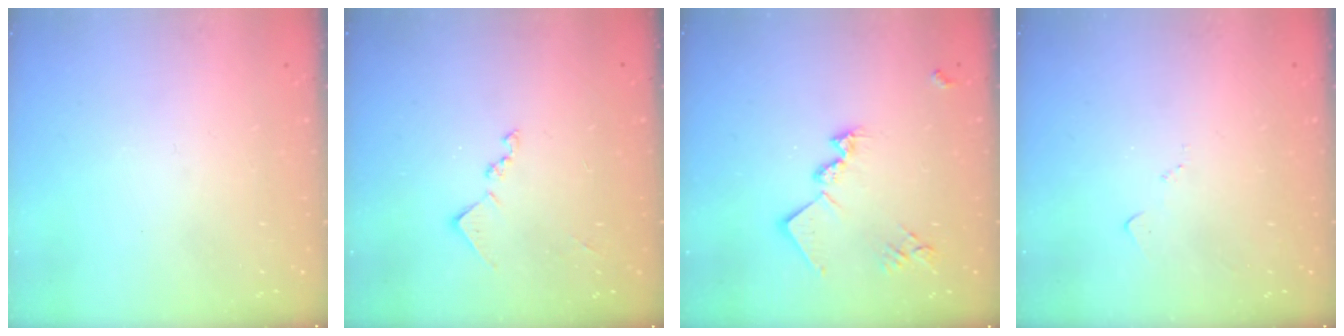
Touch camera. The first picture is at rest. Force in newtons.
{"total": 8.9, "press": 8.9, "slide": 0.6}
{"total": 14.3, "press": 14.3, "slide": 0.2}
{"total": 5.1, "press": 5.1, "slide": 0.6}